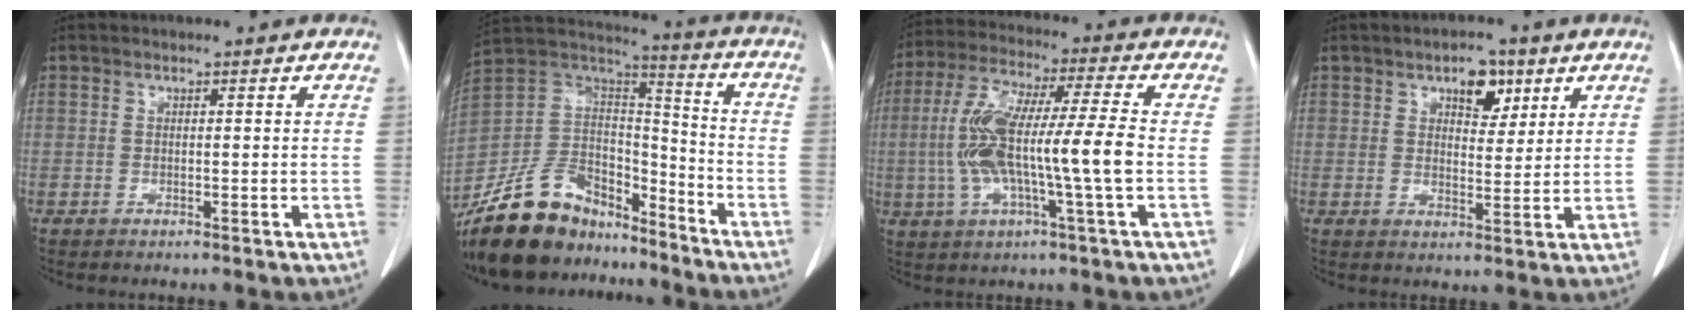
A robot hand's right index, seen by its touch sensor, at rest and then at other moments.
{"total": 17.5, "force": [-14.0, 8.4, 6.4], "torque": [-0.124, 0.051, -0.247]}
{"total": 14.1, "force": [-1.7, 0.7, 14.0], "torque": [-0.284, 0.012, -0.035]}
{"total": 5.5, "force": [3.0, 2.8, 3.7], "torque": [-0.052, 0.006, 0.046]}